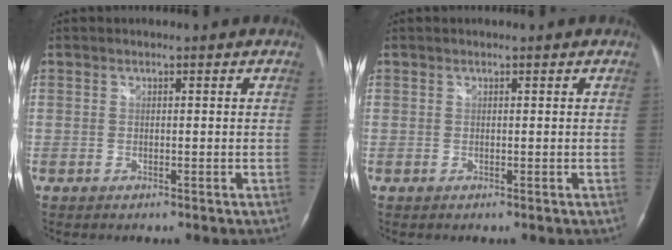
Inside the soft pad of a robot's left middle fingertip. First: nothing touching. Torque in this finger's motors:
{"motor_torque": [0.36, -0.24, -0.04, 0.04]}